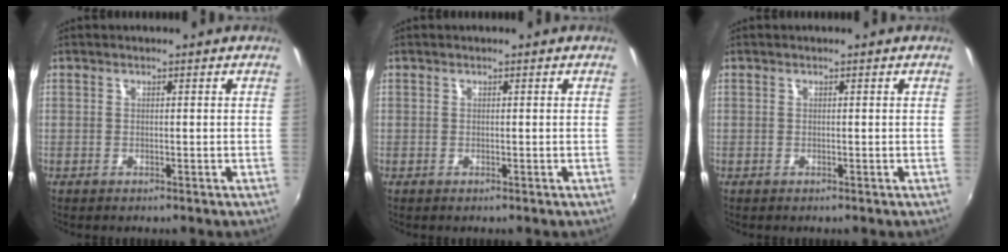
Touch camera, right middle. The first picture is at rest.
{"total": 0.0}
{"total": 0.0}